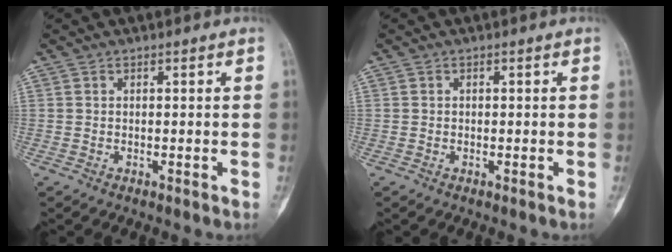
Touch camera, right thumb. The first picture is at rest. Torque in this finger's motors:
{"motor_torque": [-0.47, 0.14, -0.15, 0.01, -0.09]}